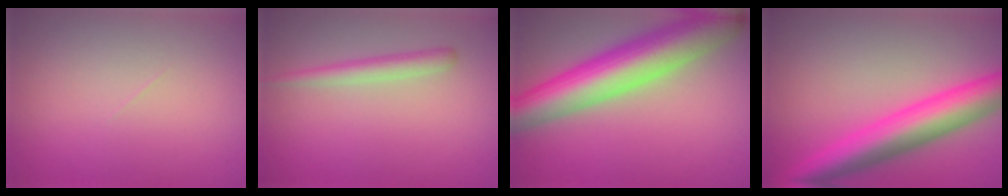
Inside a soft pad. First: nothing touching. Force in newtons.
{"total": 1.9, "press": 1.9, "slide": 0.0}
{"total": 10.3, "press": 10.3, "slide": 0.4}
{"total": 7.7, "press": 7.7, "slide": 0.2}